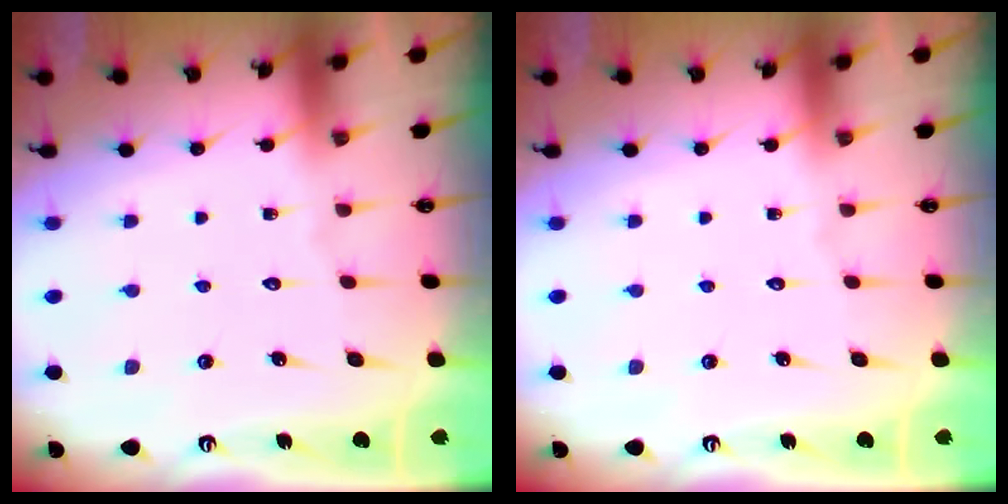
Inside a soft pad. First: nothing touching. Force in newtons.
{"total": 0.0}